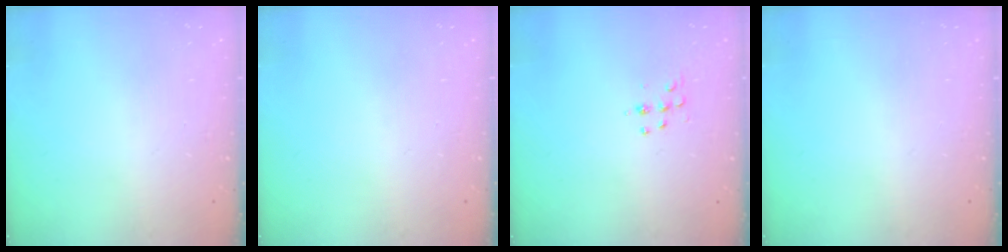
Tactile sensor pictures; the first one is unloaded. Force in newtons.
{"total": 0.0}
{"total": 5.5, "press": 5.5, "slide": 0.4}
{"total": 0.0}